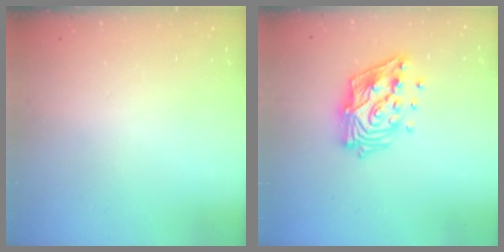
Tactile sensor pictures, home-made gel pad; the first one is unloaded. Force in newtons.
{"total": 14.7, "press": 14.6, "slide": 1.9}